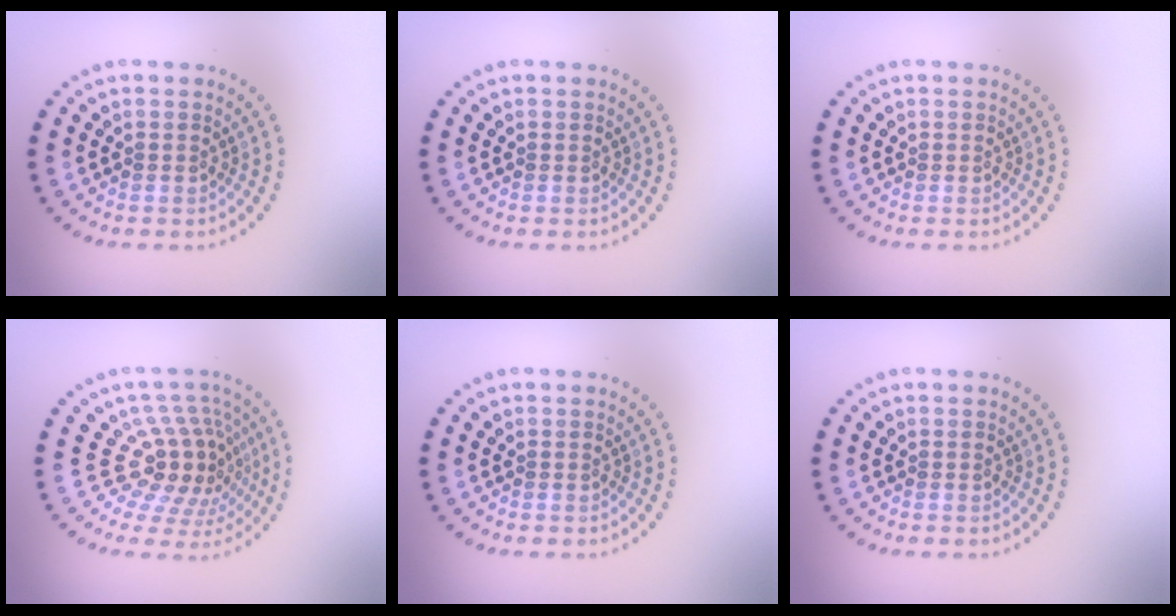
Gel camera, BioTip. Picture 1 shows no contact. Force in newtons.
{"total": 0.0}
{"total": 0.0}
{"total": 5.2, "press": 3.9, "slide": 3.4}
{"total": 0.0}
{"total": 0.0}